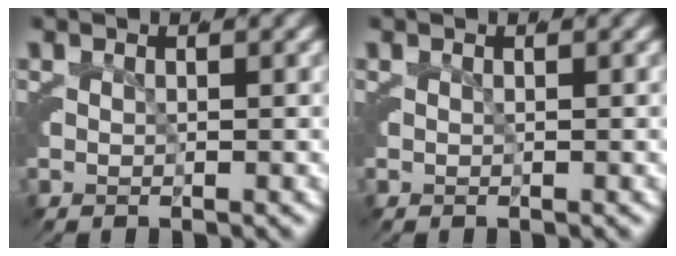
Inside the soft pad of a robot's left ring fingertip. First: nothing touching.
{"total": 0.0}